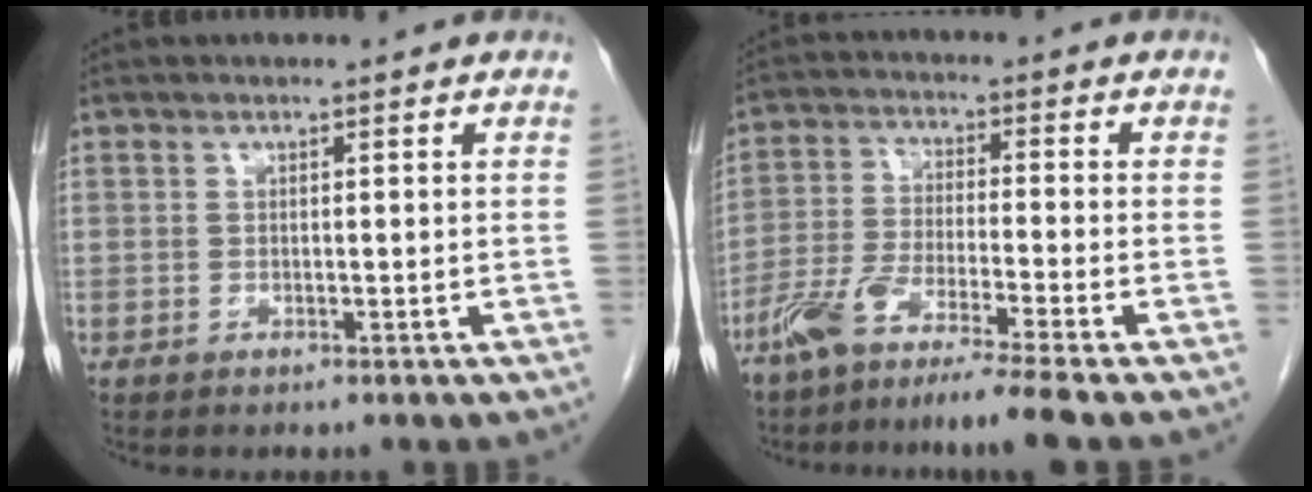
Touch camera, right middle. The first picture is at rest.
{"total": 8.8, "force": [-6.9, -1.1, 5.4], "torque": [-0.102, -0.030, -0.129]}